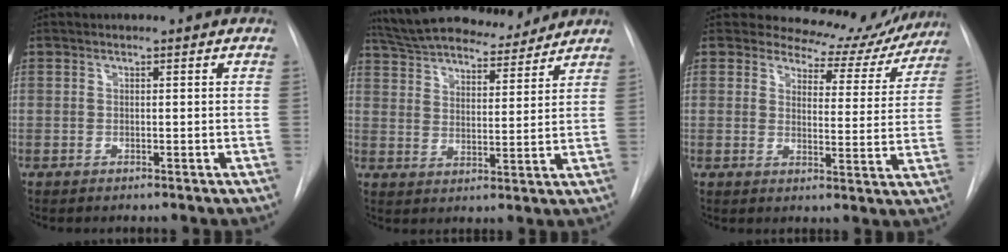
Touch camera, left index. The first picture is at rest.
{"total": 17.3, "force": [15.8, 3.3, 6.2], "torque": [-0.109, 0.007, 0.240]}
{"total": 11.1, "force": [10.4, 3.8, 0.8], "torque": [0.012, -0.031, 0.107]}